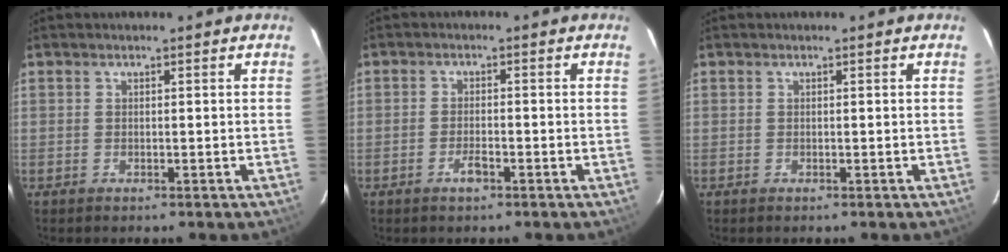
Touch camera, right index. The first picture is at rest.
{"total": 2.6, "force": [-1.5, 0.9, 1.9], "torque": [-0.041, 0.001, -0.030]}
{"total": 0.0}